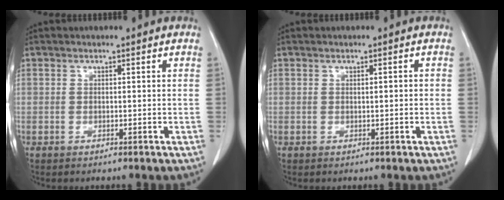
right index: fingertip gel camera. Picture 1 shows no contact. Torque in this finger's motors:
{"motor_torque": [-0.13, 0.03, -0.12, -0.01]}